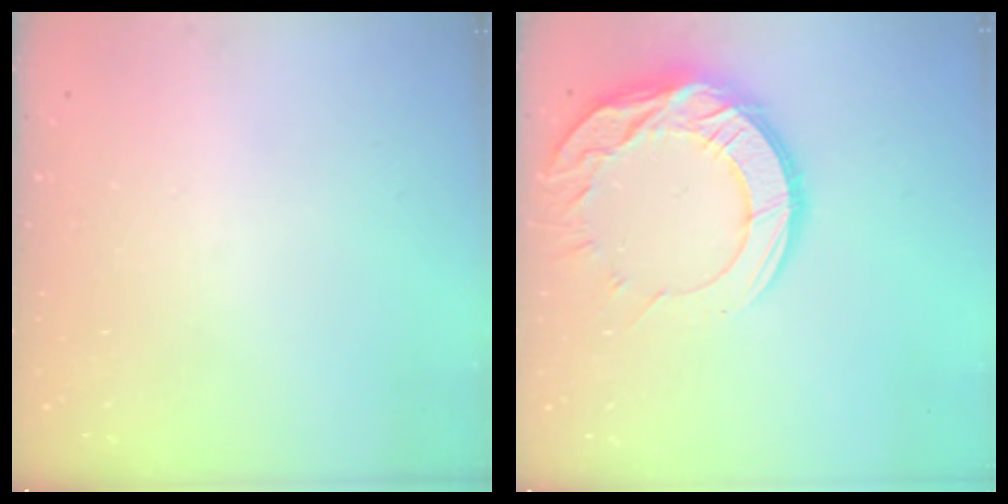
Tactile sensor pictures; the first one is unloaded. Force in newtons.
{"total": 15.6, "press": 15.5, "slide": 1.1}